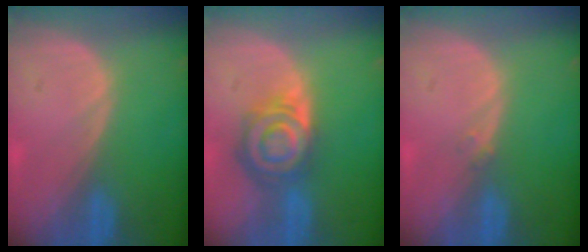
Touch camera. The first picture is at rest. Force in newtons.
{"total": 8.0, "press": 7.1, "slide": 3.6}
{"total": 0.8, "press": 0.7, "slide": 0.4}